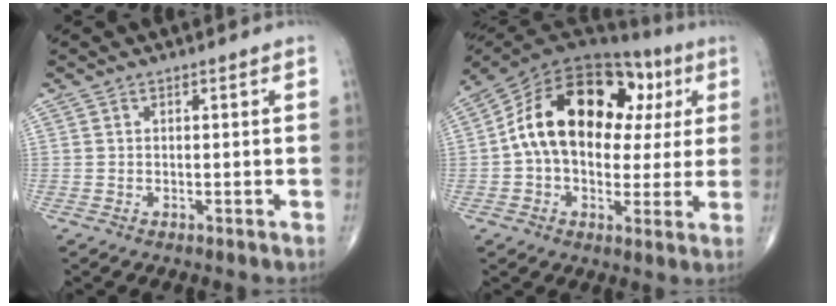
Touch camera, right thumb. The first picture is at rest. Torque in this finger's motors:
{"motor_torque": [2.47, 2.53, 0.86, -0.67, 0.65]}